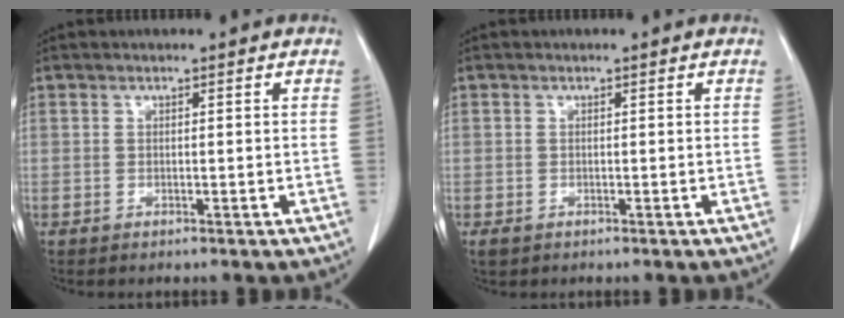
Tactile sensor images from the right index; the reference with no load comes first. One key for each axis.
{"total": 0.9, "fx": -0.3, "fy": 0.9, "fz": 0.3, "tx": -0.008, "ty": 0.004, "tz": 0.001}